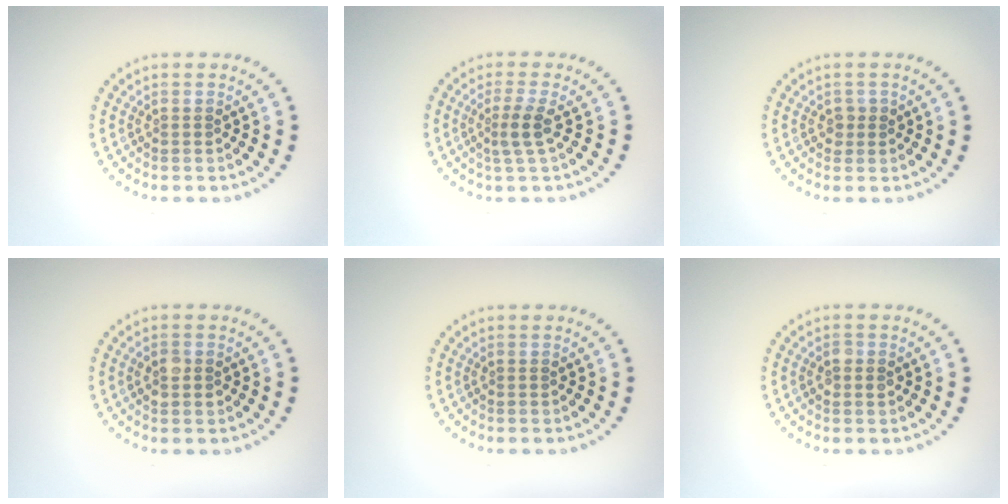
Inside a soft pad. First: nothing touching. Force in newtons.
{"total": 1.9, "press": 1.4, "slide": 1.3}
{"total": 1.0, "press": 1.0, "slide": 0.4}
{"total": 1.9, "press": 1.9, "slide": 0.1}
{"total": 0.0}
{"total": 1.1, "press": 1.1, "slide": 0.0}